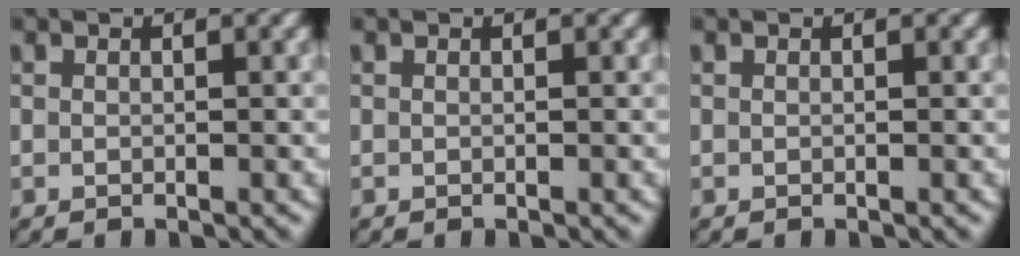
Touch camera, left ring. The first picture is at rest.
{"total": 0.0}
{"total": 0.0}